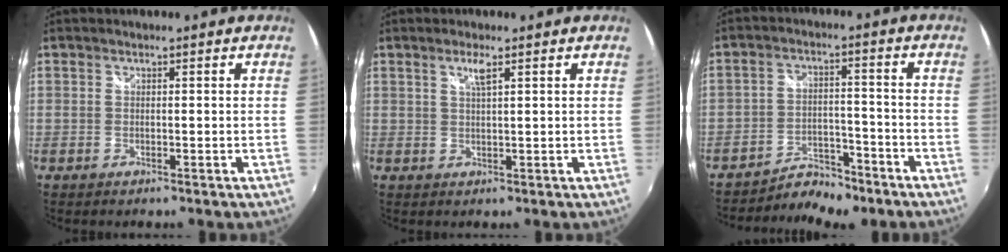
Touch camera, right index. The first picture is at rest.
{"total": 2.5, "force": [1.3, 0.3, 2.0], "torque": [-0.036, 0.001, 0.024]}
{"total": 6.1, "force": [-6.0, 0.6, 0.9], "torque": [-0.019, 0.002, -0.092]}